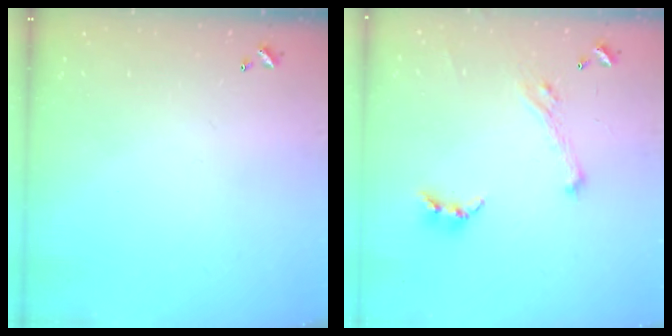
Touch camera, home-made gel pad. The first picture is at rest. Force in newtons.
{"total": 2.7, "press": 2.7, "slide": 0.4}